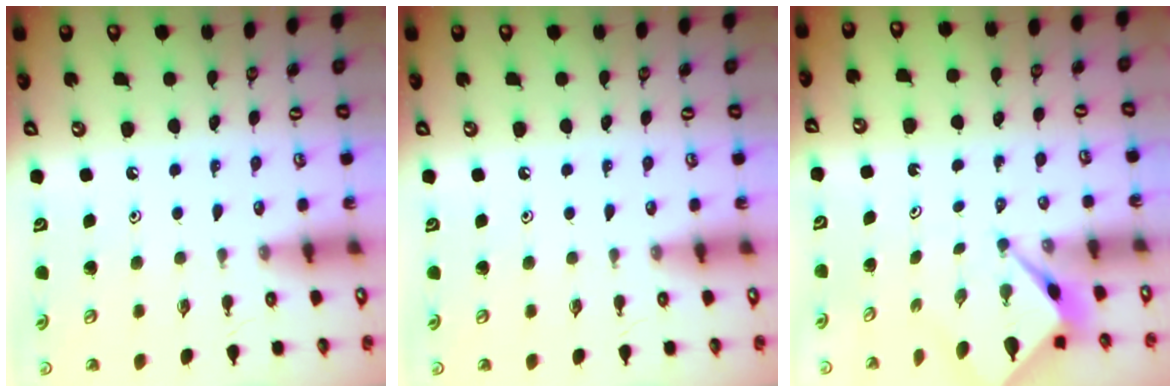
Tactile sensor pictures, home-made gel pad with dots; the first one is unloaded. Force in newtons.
{"total": 0.0}
{"total": 2.6, "press": 2.6, "slide": 0.1}